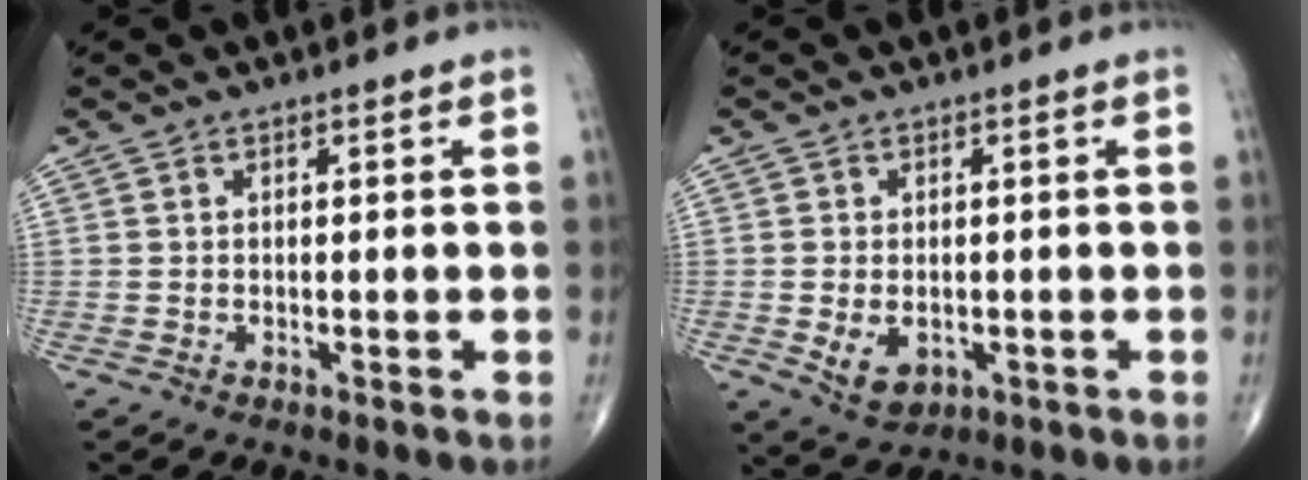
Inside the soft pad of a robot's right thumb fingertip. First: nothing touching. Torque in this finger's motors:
{"motor_torque": [-0.16, -0.05, -0.36, -0.14, 0.14]}